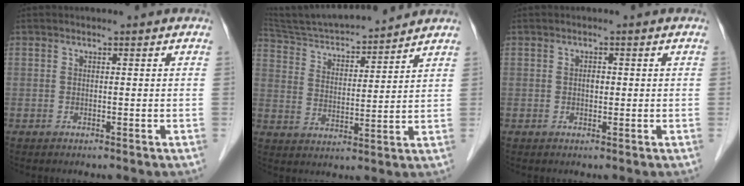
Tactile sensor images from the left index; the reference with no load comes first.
{"total": 15.2, "force": [14.2, 1.7, 5.2], "torque": [-0.094, 0.014, 0.239]}
{"total": 1.0, "force": [0.0, 0.6, 0.7], "torque": [-0.012, 0.000, -0.001]}